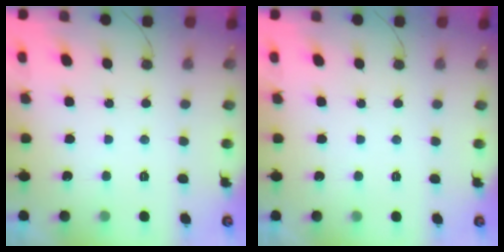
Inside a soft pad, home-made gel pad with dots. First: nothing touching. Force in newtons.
{"total": 1.7, "press": 1.6, "slide": 0.0}